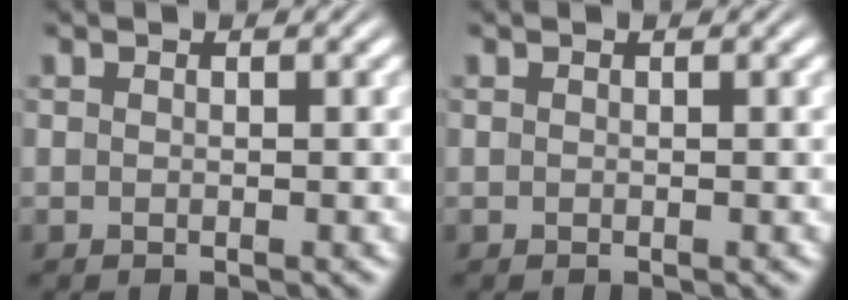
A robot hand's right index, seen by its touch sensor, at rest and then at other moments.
{"total": 0.0}